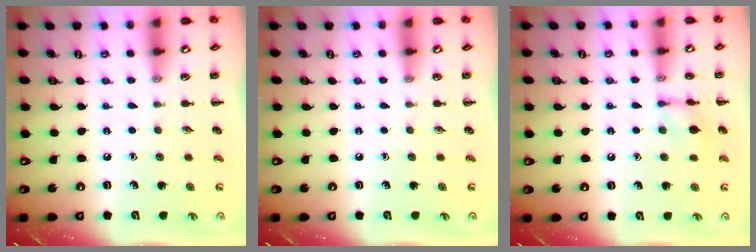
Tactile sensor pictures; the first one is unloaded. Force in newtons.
{"total": 0.0}
{"total": 7.4, "press": 7.3, "slide": 0.7}